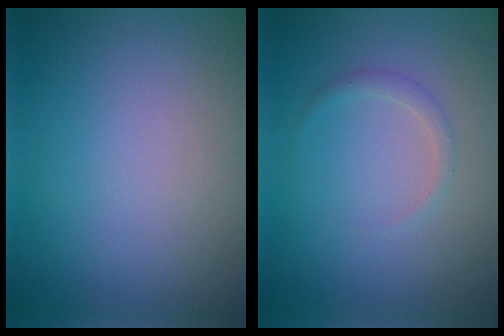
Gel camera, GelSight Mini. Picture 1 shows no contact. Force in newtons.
{"total": 1.0, "press": 1.0, "slide": 0.1}